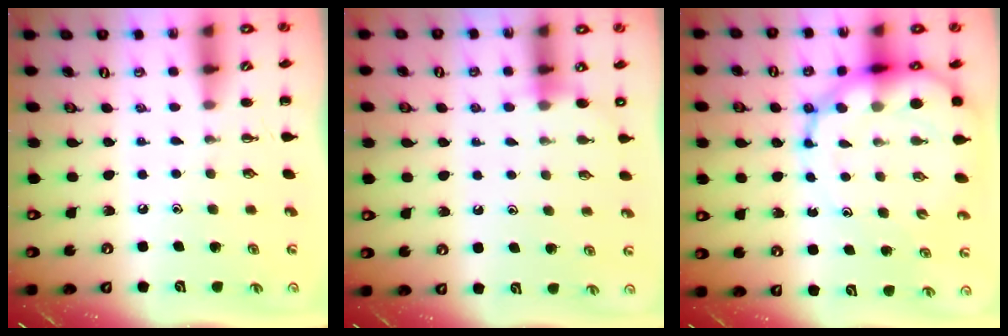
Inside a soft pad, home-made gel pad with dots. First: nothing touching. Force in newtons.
{"total": 5.2, "press": 5.0, "slide": 1.3}
{"total": 16.4, "press": 15.7, "slide": 4.4}